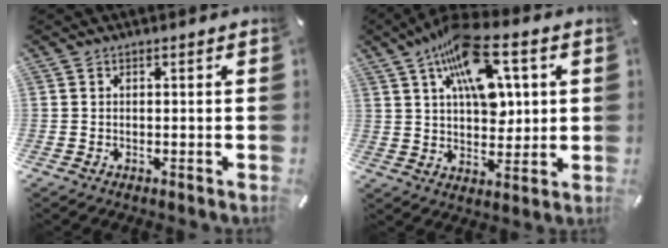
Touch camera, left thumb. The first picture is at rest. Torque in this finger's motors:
{"motor_torque": [2.05, 2.02, 2.09, -0.68, 0.65]}